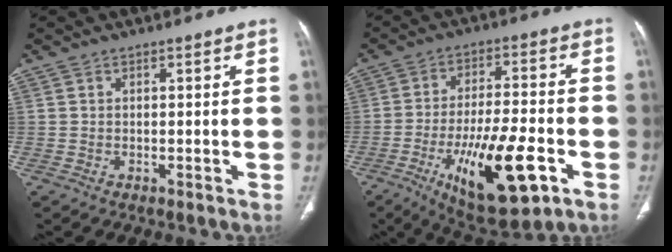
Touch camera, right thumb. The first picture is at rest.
{"total": 18.5, "force": [-7.2, 6.2, 15.9], "torque": [-0.267, 0.017, -0.105]}